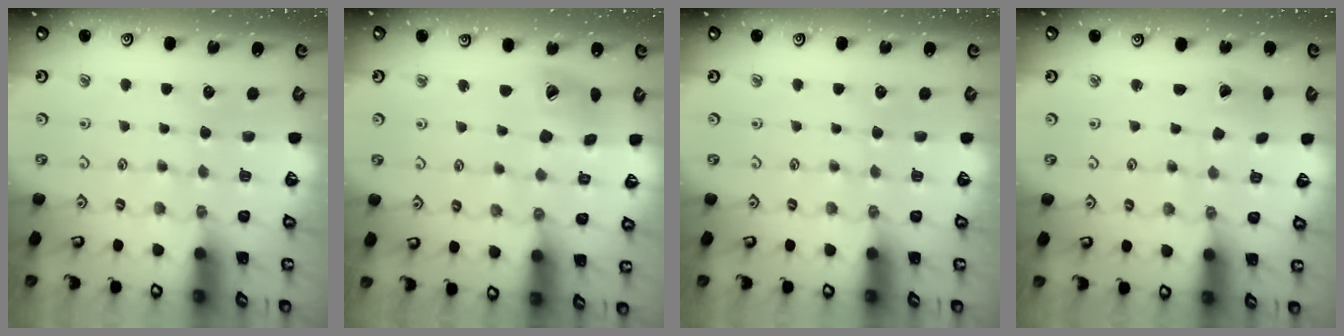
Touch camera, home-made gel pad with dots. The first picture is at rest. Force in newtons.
{"total": 13.4, "press": 13.3, "slide": 1.5}
{"total": 0.0}
{"total": 1.8, "press": 1.8, "slide": 0.4}